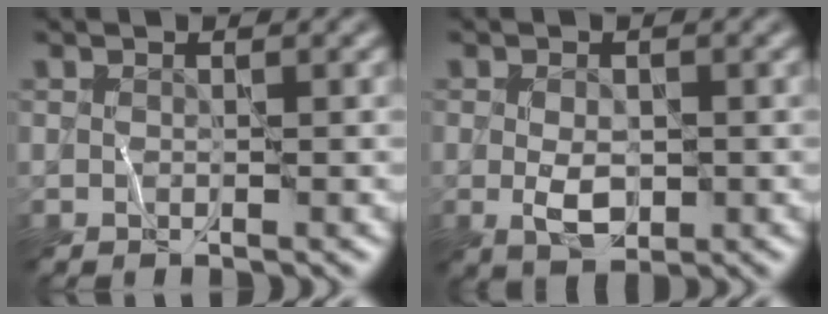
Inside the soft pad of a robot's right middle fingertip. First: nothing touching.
{"total": 2.9, "force": [-0.4, 1.8, 2.3], "torque": [-0.045, -0.008, -0.008]}